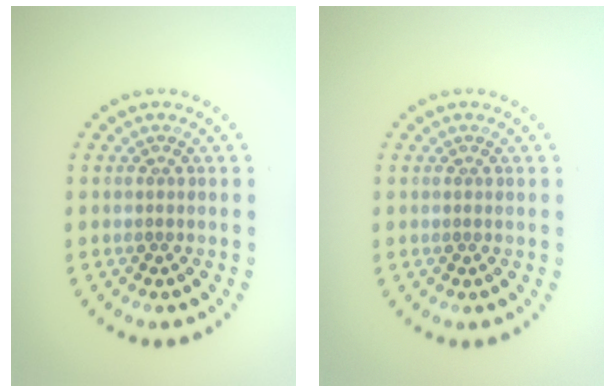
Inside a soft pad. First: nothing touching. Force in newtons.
{"total": 0.0}